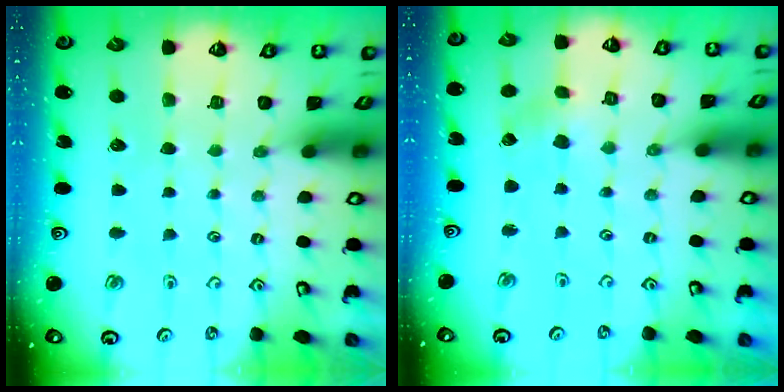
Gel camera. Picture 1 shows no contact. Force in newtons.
{"total": 1.3, "press": 1.3, "slide": 0.2}